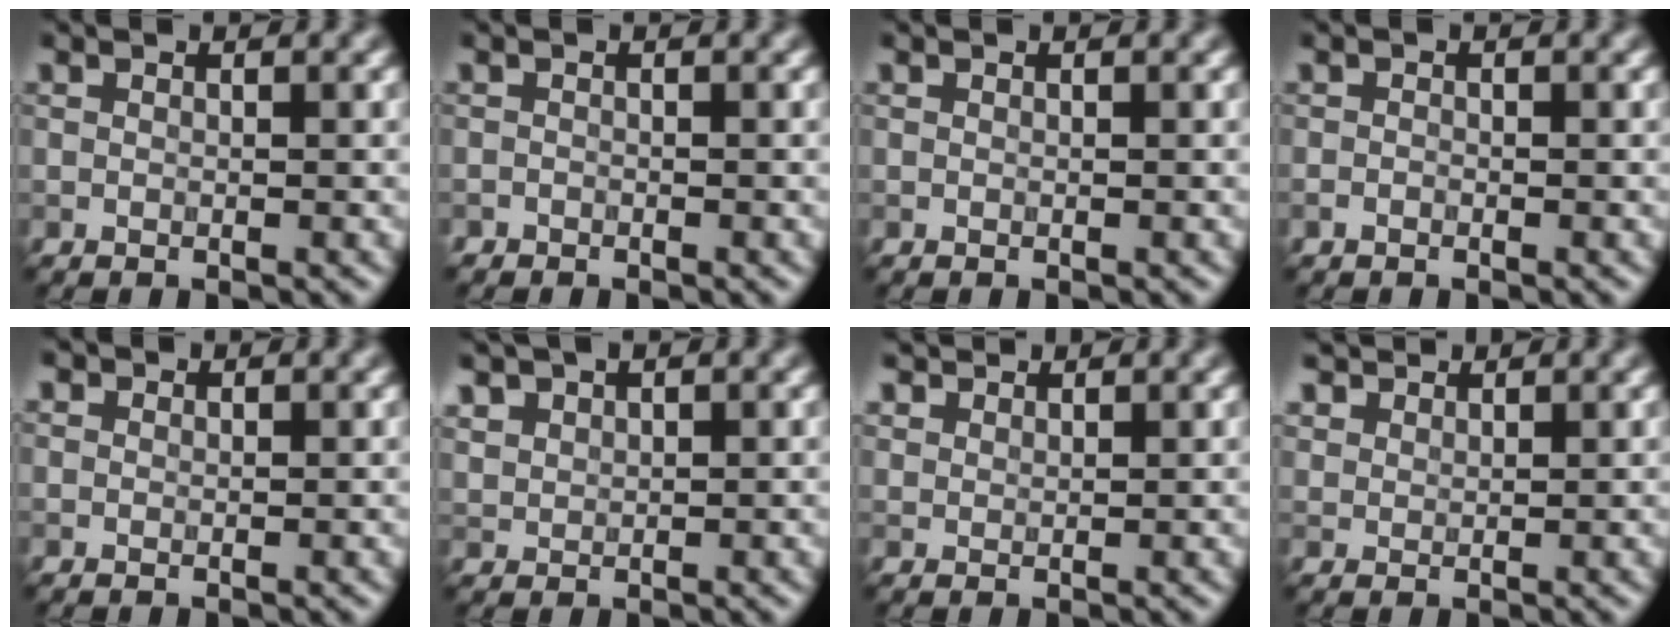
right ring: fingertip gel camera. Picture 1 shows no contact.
{"total": 0.6, "force": [-0.6, 0.2, -0.1], "torque": [0.003, -0.006, -0.013]}
{"total": 0.0}
{"total": 0.7, "force": [-0.6, 0.3, 0.2], "torque": [-0.004, -0.004, -0.014]}
{"total": 0.0}
{"total": 2.1, "force": [1.4, 1.2, 0.9], "torque": [-0.025, 0.006, 0.033]}
{"total": 1.8, "force": [1.6, 0.8, 0.2], "torque": [-0.011, 0.000, 0.036]}
{"total": 2.1, "force": [1.8, 1.1, 0.3], "torque": [-0.019, -0.005, 0.043]}